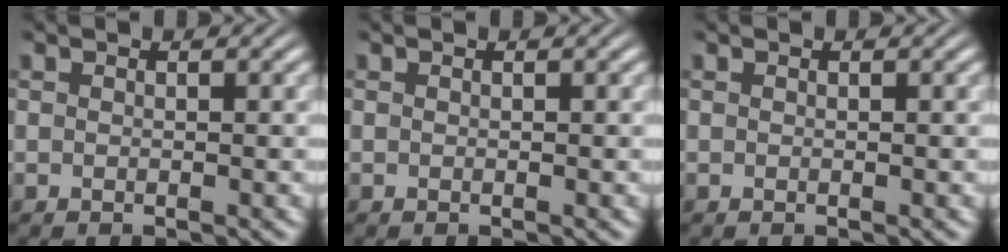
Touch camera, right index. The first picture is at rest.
{"total": 0.0}
{"total": 0.0}